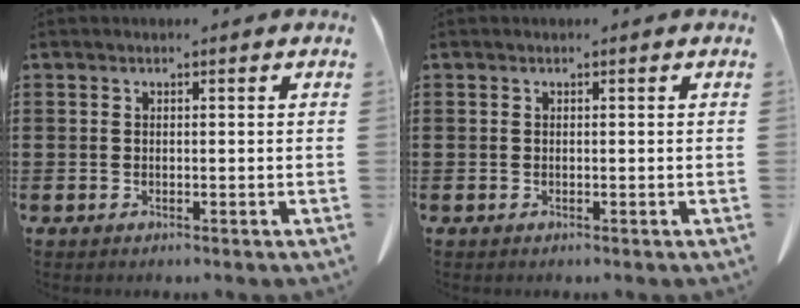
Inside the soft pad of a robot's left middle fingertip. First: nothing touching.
{"total": 0.0}